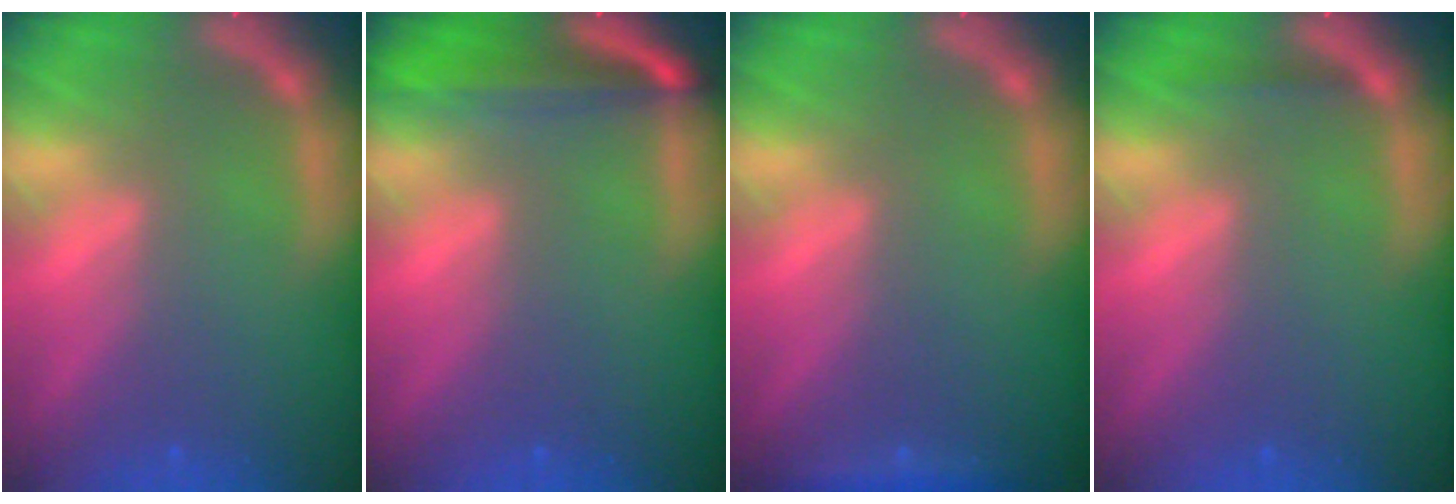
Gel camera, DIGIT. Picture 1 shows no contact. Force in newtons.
{"total": 5.5}
{"total": 1.4}
{"total": 0.9}